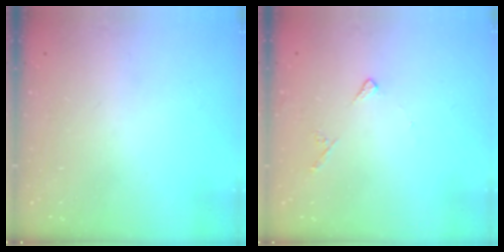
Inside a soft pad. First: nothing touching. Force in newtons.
{"total": 6.1, "press": 6.0, "slide": 0.6}